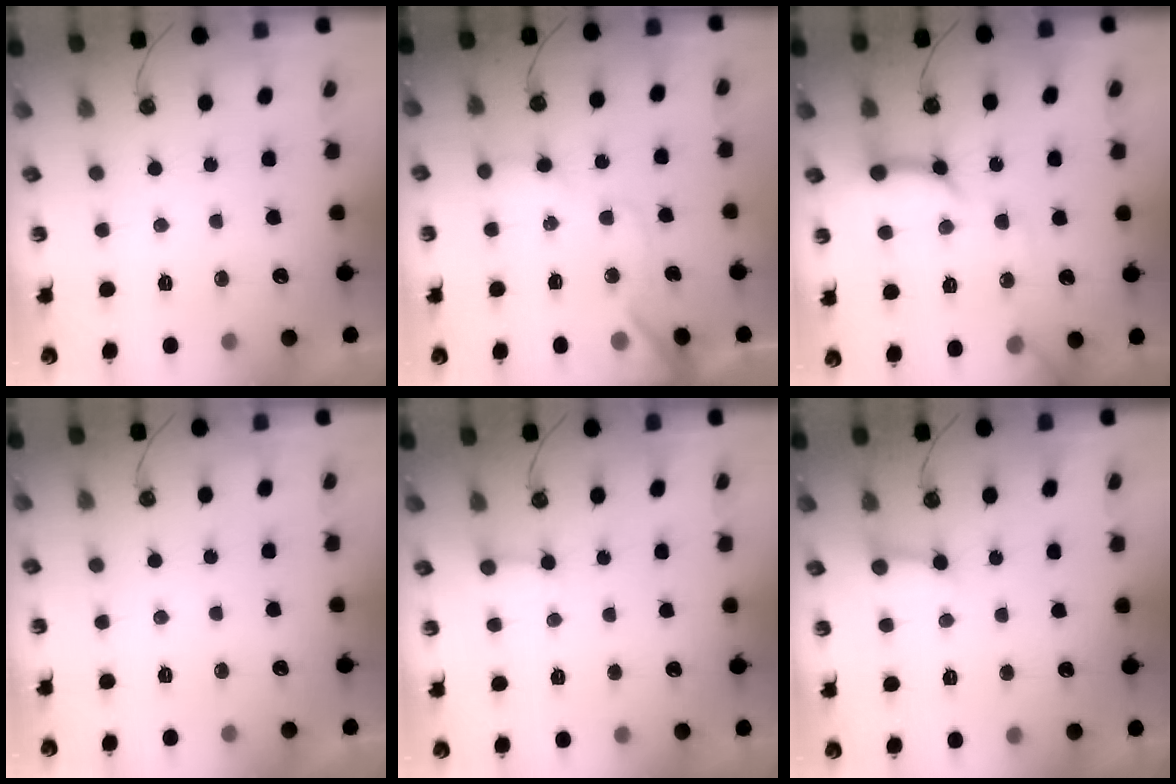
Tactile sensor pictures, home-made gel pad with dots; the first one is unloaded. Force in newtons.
{"total": 13.6, "press": 13.5, "slide": 1.7}
{"total": 14.7, "press": 14.6, "slide": 1.6}
{"total": 0.0}
{"total": 2.6, "press": 2.6, "slide": 0.1}
{"total": 3.3, "press": 3.3, "slide": 0.2}